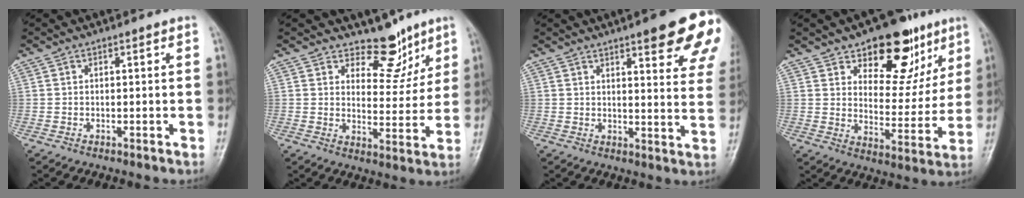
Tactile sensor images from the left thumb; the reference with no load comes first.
{"total": 8.1, "force": [6.3, 4.5, 2.7], "torque": [0.001, -0.047, 0.100]}
{"total": 16.5, "force": [9.8, 3.8, 12.7], "torque": [-0.133, -0.038, 0.109]}
{"total": 17.1, "force": [10.0, 9.3, 10.4], "torque": [-0.079, -0.049, 0.148]}